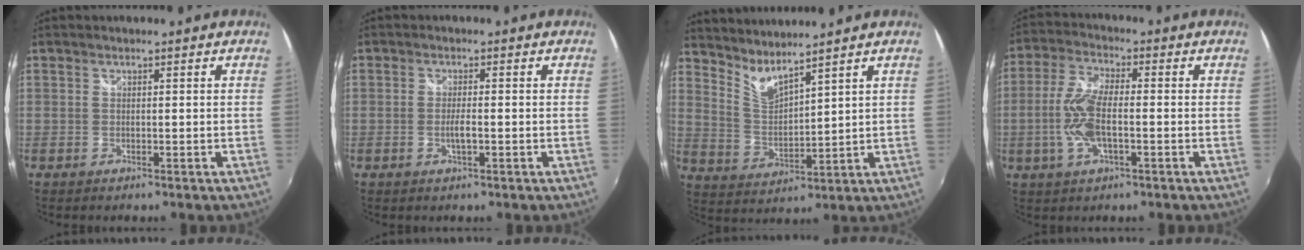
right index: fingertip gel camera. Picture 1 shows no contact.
{"total": 2.2, "force": [-0.5, 0.3, 2.1], "torque": [-0.040, -0.001, -0.009]}
{"total": 6.3, "force": [5.7, 0.3, 2.7], "torque": [-0.054, -0.016, 0.117]}
{"total": 9.2, "force": [-1.6, 3.5, 8.3], "torque": [-0.182, 0.008, -0.033]}